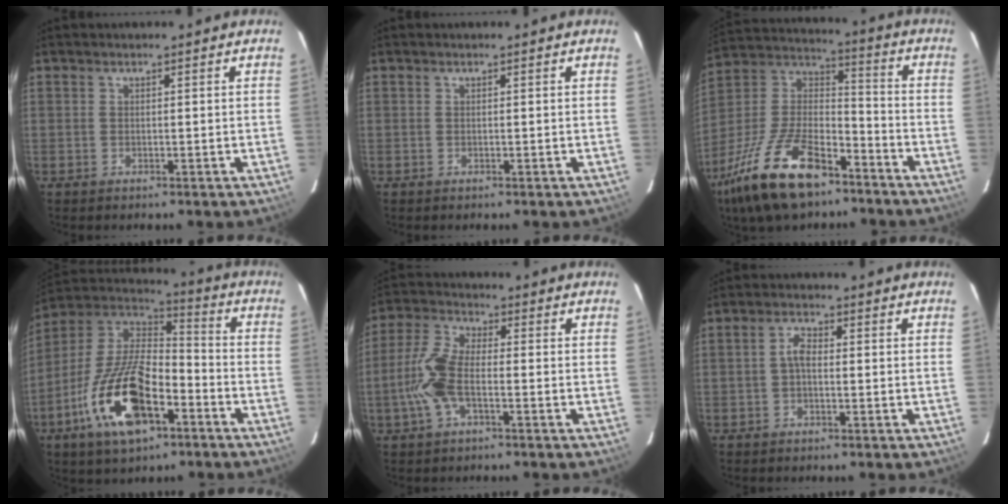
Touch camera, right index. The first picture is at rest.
{"total": 0.0}
{"total": 22.2, "force": [-13.8, 9.8, 14.4], "torque": [-0.304, -0.010, -0.247]}
{"total": 20.6, "force": [-9.2, 9.4, 15.8], "torque": [-0.321, -0.020, -0.169]}
{"total": 9.0, "force": [-2.6, 3.4, 7.9], "torque": [-0.182, 0.008, -0.057]}
{"total": 2.4, "force": [-0.4, 1.2, 2.1], "torque": [-0.043, 0.010, -0.007]}